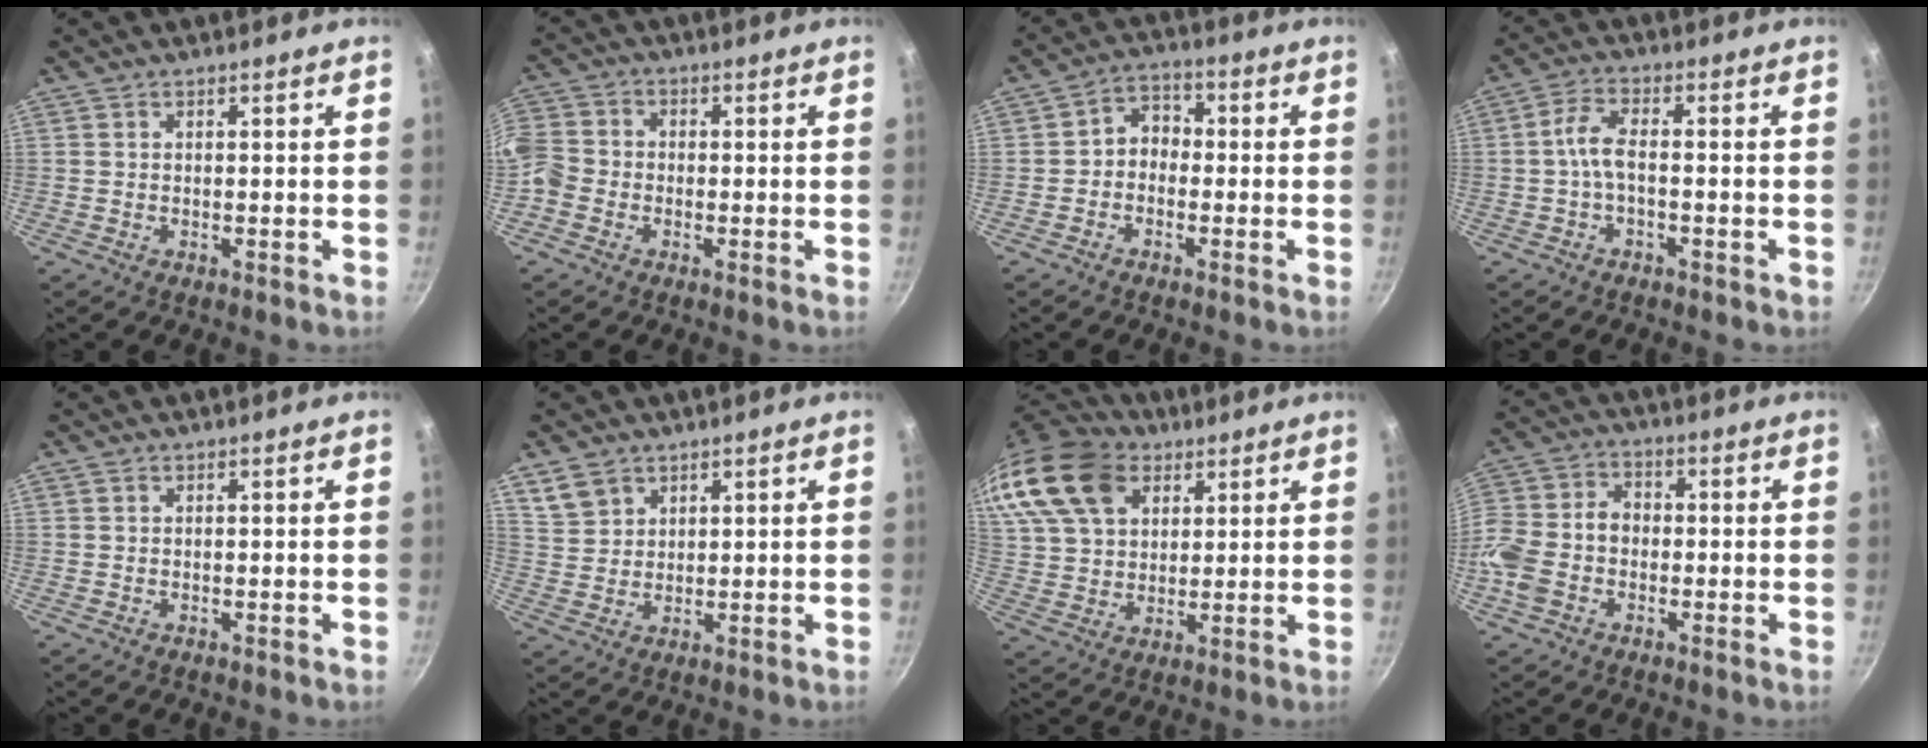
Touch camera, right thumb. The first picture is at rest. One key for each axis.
{"total": 7.9, "fx": -2.5, "fy": 6.5, "fz": 3.7, "tx": -0.077, "ty": 0.029, "tz": -0.067}
{"total": 4.9, "fx": -1.0, "fy": 4.0, "fz": 2.8, "tx": -0.021, "ty": 0.024, "tz": -0.030}
{"total": 4.5, "fx": -1.4, "fy": 1.9, "fz": 3.8, "tx": -0.086, "ty": 0.021, "tz": -0.035}
{"total": 0.0}
{"total": 5.5, "fx": 3.4, "fy": 3.9, "fz": 1.8, "tx": -0.022, "ty": -0.004, "tz": 0.076}
{"total": 21.0, "fx": 10.5, "fy": 14.1, "fz": 11.4, "tx": -0.236, "ty": 0.005, "tz": 0.198}
{"total": 11.5, "fx": -2.5, "fy": 8.7, "fz": 7.1, "tx": -0.135, "ty": 0.034, "tz": -0.061}